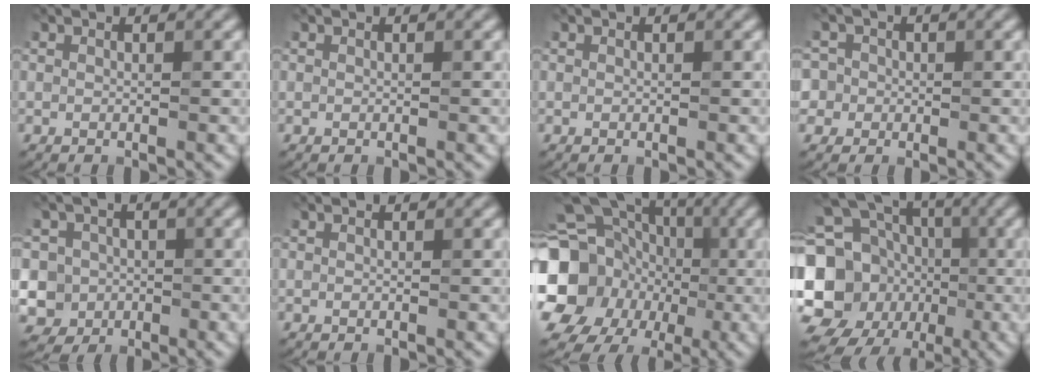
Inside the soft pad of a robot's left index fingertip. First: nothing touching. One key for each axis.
{"total": 0.0}
{"total": 0.0}
{"total": 4.0, "fx": 0.3, "fy": 3.9, "fz": 1.1, "tx": 0.002, "ty": 0.028, "tz": -0.017}
{"total": 6.6, "fx": -1.3, "fy": 6.3, "fz": 1.6, "tx": -0.024, "ty": 0.019, "tz": -0.055}
{"total": 0.0}
{"total": 21.0, "fx": -2.7, "fy": 19.0, "fz": 8.6, "tx": -0.177, "ty": -0.006, "tz": -0.081}
{"total": 17.0, "fx": -2.6, "fy": 14.8, "fz": 8.0, "tx": -0.172, "ty": 0.000, "tz": -0.070}